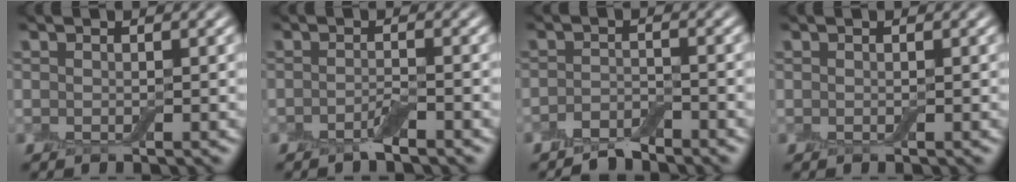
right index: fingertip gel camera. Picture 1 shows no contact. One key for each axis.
{"total": 1.4, "fx": -1.0, "fy": 0.2, "fz": 1.0, "tx": -0.019, "ty": 0.001, "tz": -0.022}
{"total": 2.4, "fx": -2.1, "fy": 0.6, "fz": 0.9, "tx": -0.016, "ty": 0.004, "tz": -0.043}
{"total": 0.0}